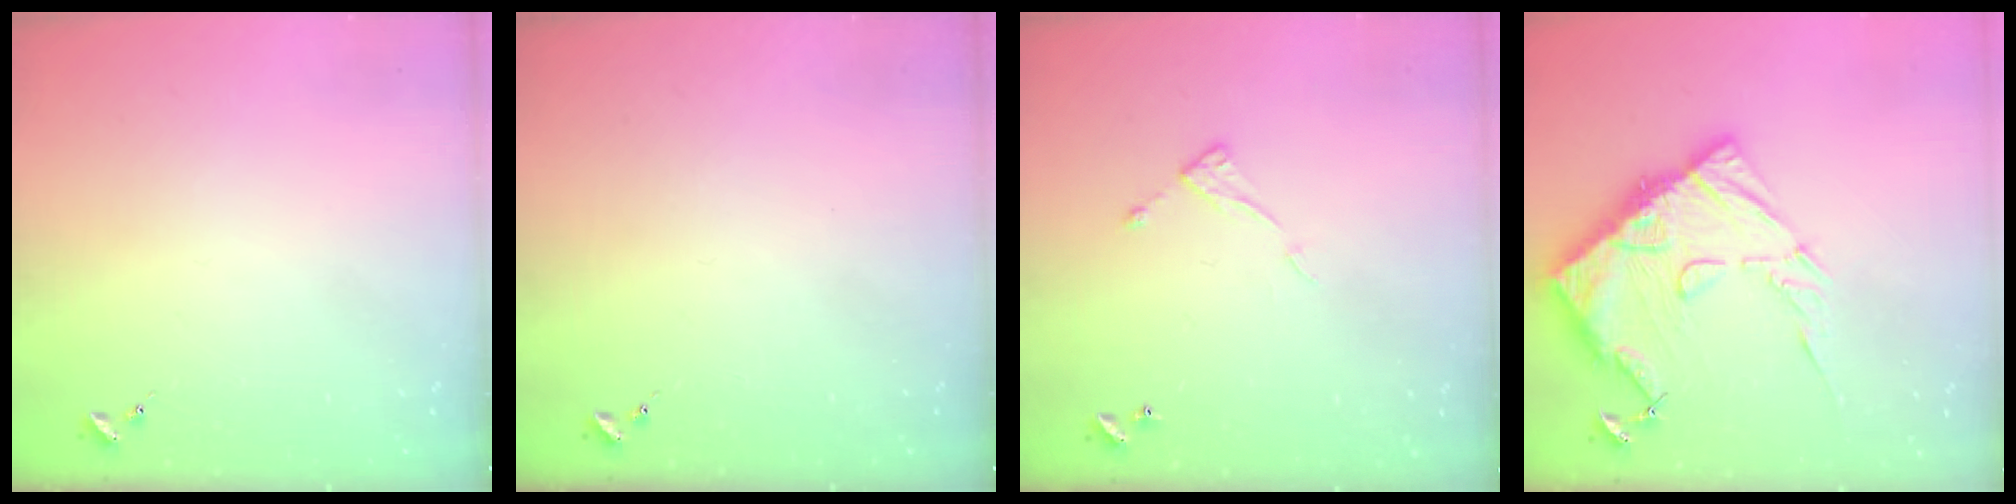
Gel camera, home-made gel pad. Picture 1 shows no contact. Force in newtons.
{"total": 0.0}
{"total": 6.2, "press": 6.2, "slide": 0.4}
{"total": 18.0, "press": 17.9, "slide": 1.9}